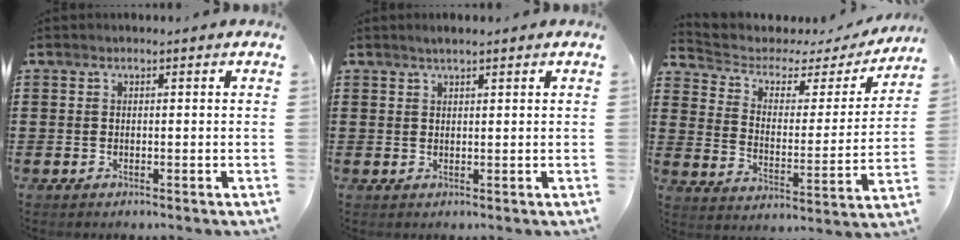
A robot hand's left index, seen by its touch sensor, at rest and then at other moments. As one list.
[{"total": 1.4, "force": [1.2, 0.1, 0.7], "torque": [-0.015, 0.002, 0.021]}, {"total": 3.5, "force": [2.3, 2.0, 1.8], "torque": [-0.055, -0.016, 0.028]}]